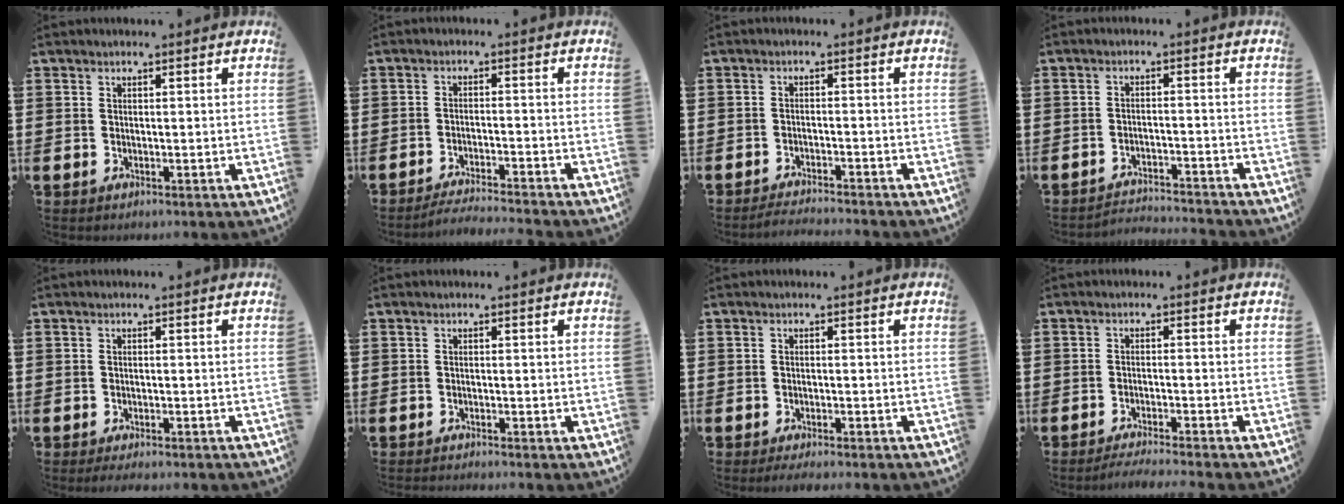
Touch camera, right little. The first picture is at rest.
{"total": 2.6, "force": [-2.5, -0.4, 0.6], "torque": [-0.010, 0.001, -0.051]}
{"total": 1.9, "force": [-1.9, -0.2, 0.3], "torque": [-0.006, 0.003, -0.038]}
{"total": 2.7, "force": [-2.7, -0.1, -0.1], "torque": [-0.004, 0.002, -0.059]}
{"total": 1.0, "force": [-0.9, 0.1, 0.4], "torque": [-0.008, -0.003, -0.017]}
{"total": 0.7, "force": [-0.6, -0.2, 0.0], "torque": [0.001, -0.002, -0.013]}
{"total": 1.1, "force": [-1.0, 0.0, 0.4], "torque": [-0.007, -0.002, -0.020]}
{"total": 2.0, "force": [-1.8, -0.3, 0.7], "torque": [-0.009, 0.003, -0.036]}